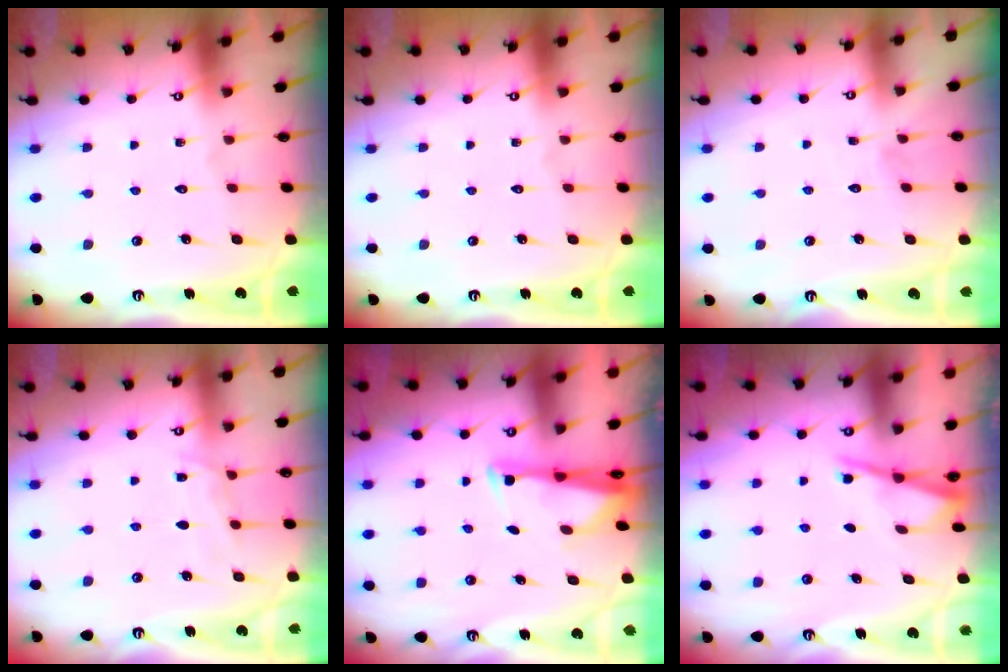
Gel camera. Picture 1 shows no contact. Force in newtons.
{"total": 0.0}
{"total": 2.7, "press": 2.7, "slide": 0.2}
{"total": 5.5, "press": 5.5, "slide": 0.4}
{"total": 2.7, "press": 2.6, "slide": 0.8}
{"total": 2.4, "press": 2.4, "slide": 0.2}